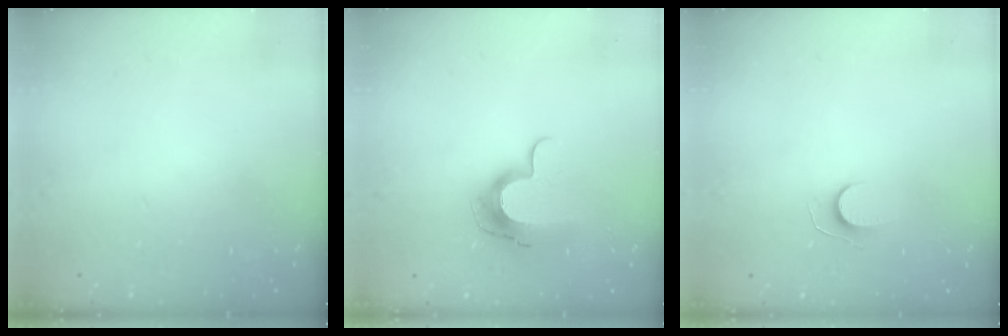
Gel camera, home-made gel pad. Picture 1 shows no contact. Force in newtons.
{"total": 11.2, "press": 11.1, "slide": 0.7}
{"total": 5.4, "press": 5.4, "slide": 0.5}